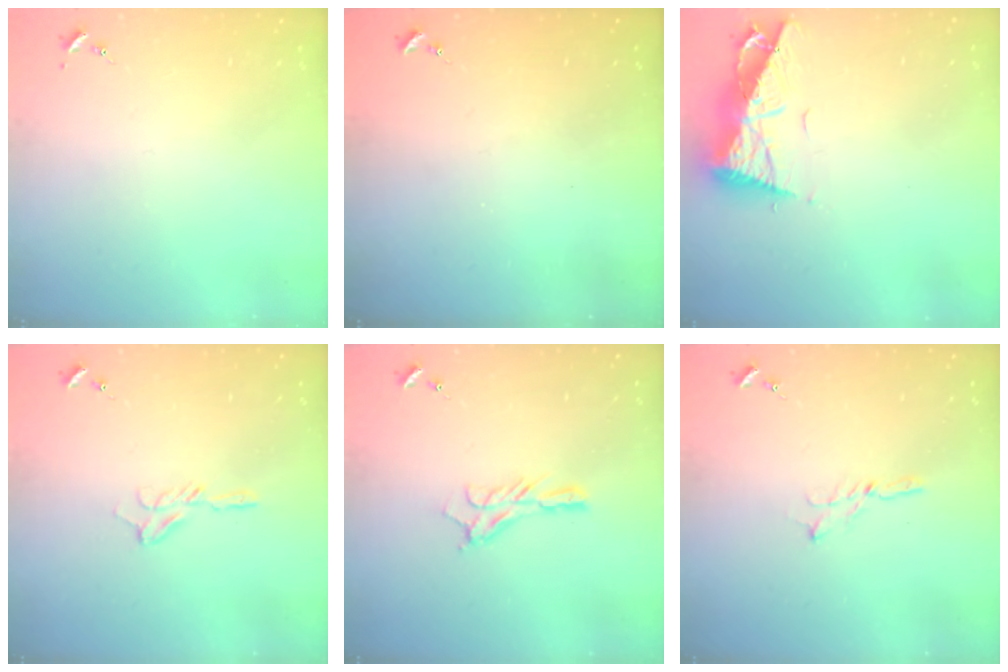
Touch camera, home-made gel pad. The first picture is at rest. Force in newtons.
{"total": 0.0}
{"total": 10.4, "press": 10.3, "slide": 1.4}
{"total": 6.9, "press": 6.9, "slide": 0.7}
{"total": 9.5, "press": 9.5, "slide": 0.4}
{"total": 3.5, "press": 3.5, "slide": 0.1}